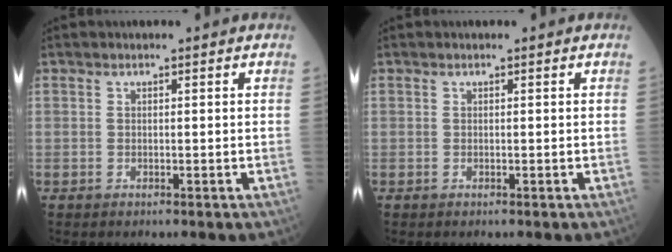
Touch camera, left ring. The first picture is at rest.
{"total": 0.0}